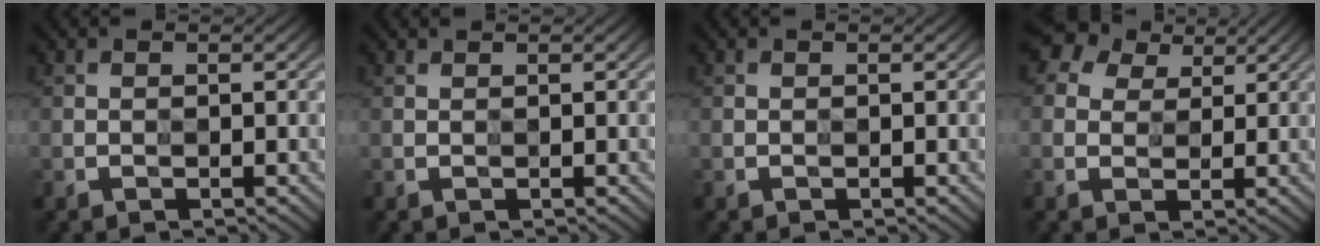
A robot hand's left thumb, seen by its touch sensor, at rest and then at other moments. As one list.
[{"total": 0.6, "force": [0.6, -0.1, -0.1], "torque": [0.003, 0.003, 0.016]}, {"total": 0.0}, {"total": 7.1, "force": [4.6, 4.9, 2.3], "torque": [-0.060, 0.021, 0.080]}]